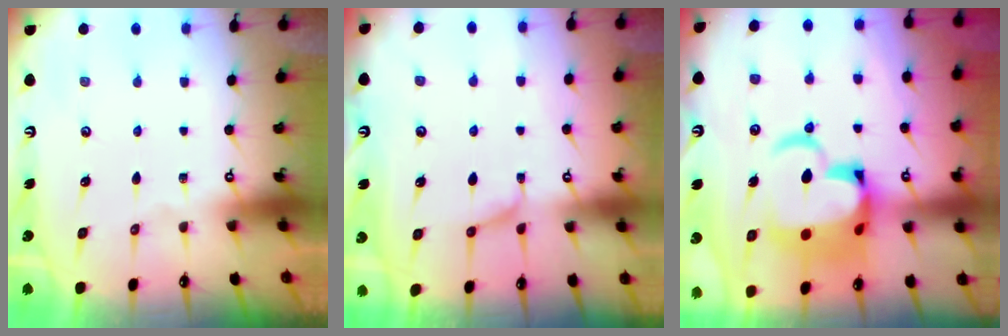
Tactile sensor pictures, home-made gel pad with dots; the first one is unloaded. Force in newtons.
{"total": 1.5, "press": 1.1, "slide": 1.0}
{"total": 11.9, "press": 11.6, "slide": 2.3}